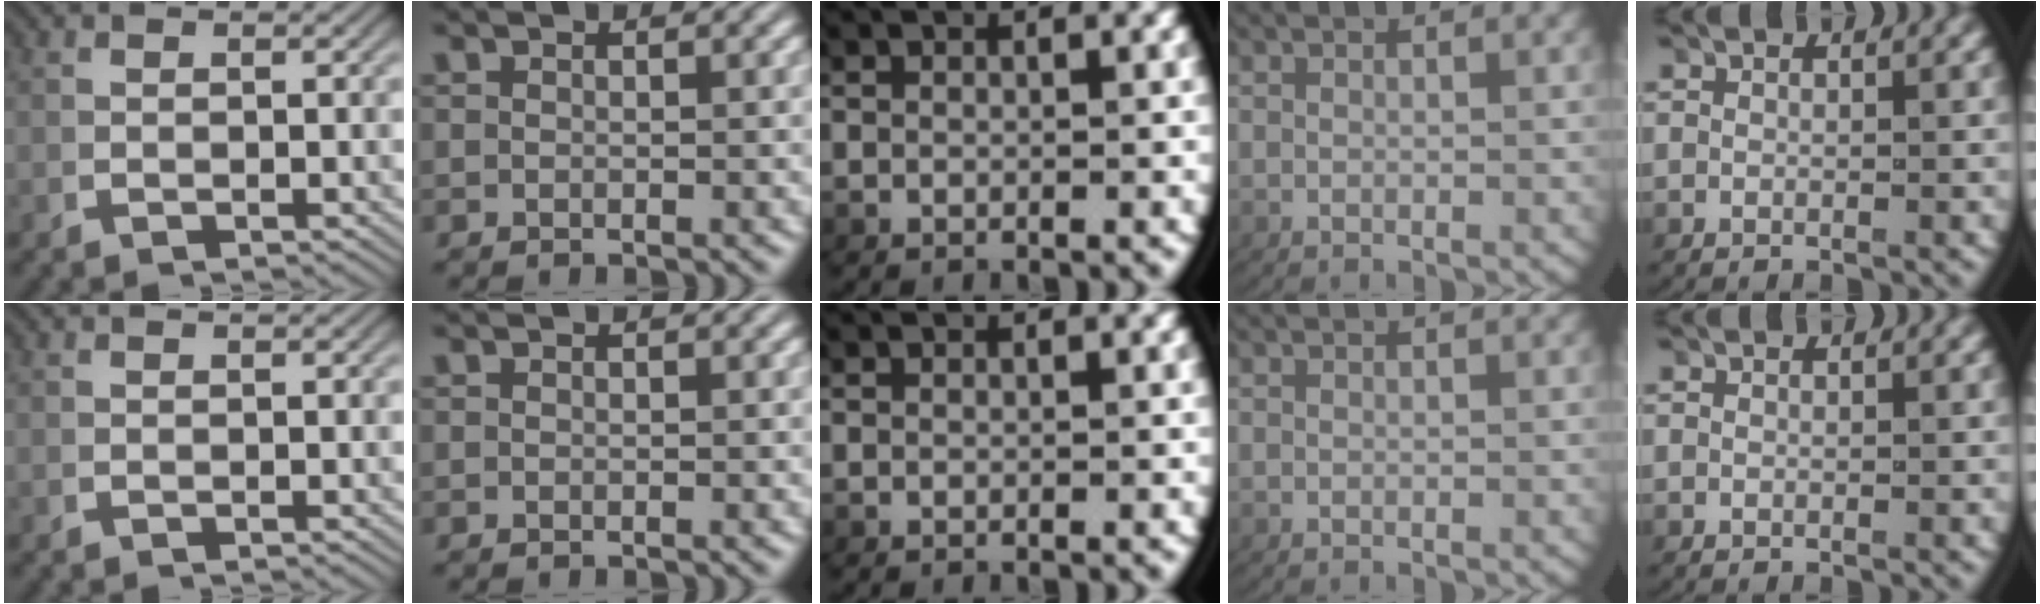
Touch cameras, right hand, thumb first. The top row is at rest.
{}